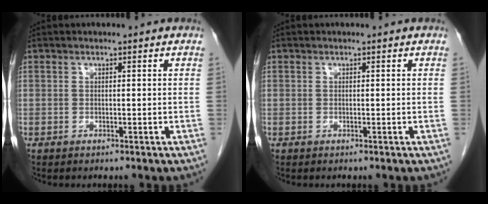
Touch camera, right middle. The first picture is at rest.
{"total": 0.0}